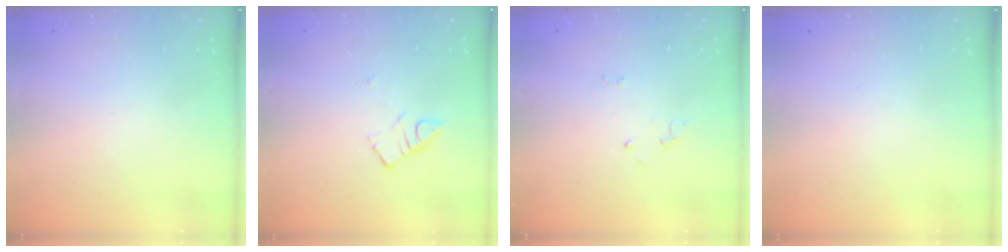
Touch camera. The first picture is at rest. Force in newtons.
{"total": 3.3, "press": 3.3, "slide": 0.2}
{"total": 2.6, "press": 2.6, "slide": 0.4}
{"total": 0.0}